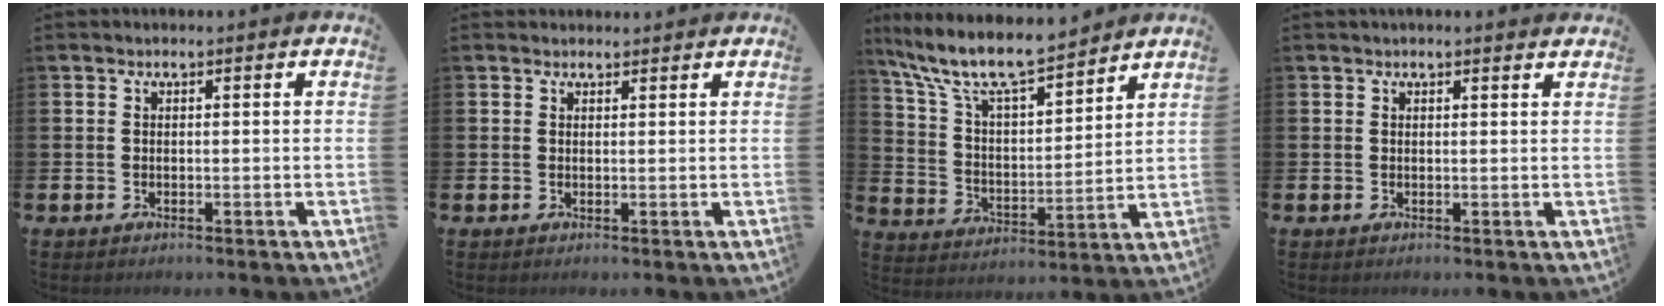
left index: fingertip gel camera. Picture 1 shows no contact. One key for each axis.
{"total": 0.6, "fx": 0.5, "fy": 0.2, "fz": 0.1, "tx": 0.008, "ty": -0.004, "tz": 0.008}
{"total": 10.7, "fx": 9.5, "fy": 2.2, "fz": 4.3, "tx": -0.127, "ty": -0.056, "tz": 0.169}
{"total": 0.9, "fx": 0.9, "fy": 0.0, "fz": 0.3, "tx": 0.002, "ty": -0.003, "tz": 0.015}